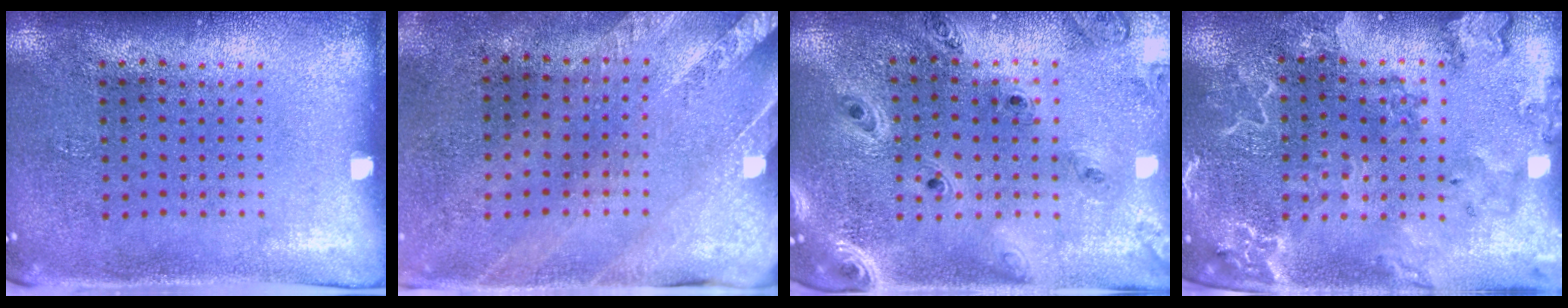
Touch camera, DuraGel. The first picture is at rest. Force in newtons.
{"total": 2.6, "press": 2.1, "slide": 1.6}
{"total": 1.5, "press": 1.5, "slide": 0.3}
{"total": 2.7, "press": 2.6, "slide": 0.8}